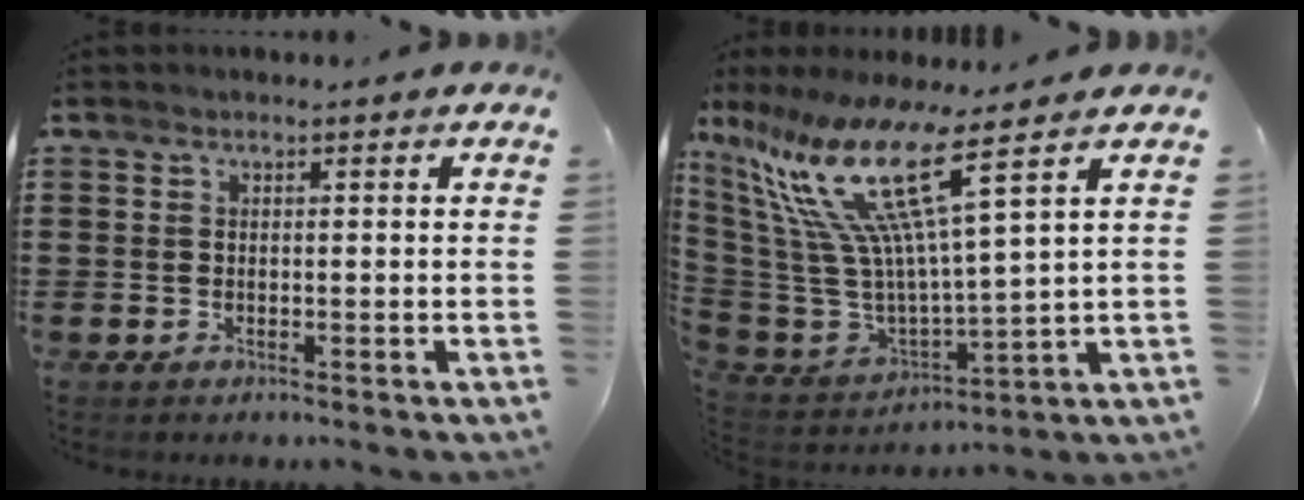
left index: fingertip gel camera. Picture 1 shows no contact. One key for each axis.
{"total": 15.6, "fx": 8.8, "fy": 2.5, "fz": 12.7, "tx": -0.300, "ty": -0.067, "tz": 0.134}